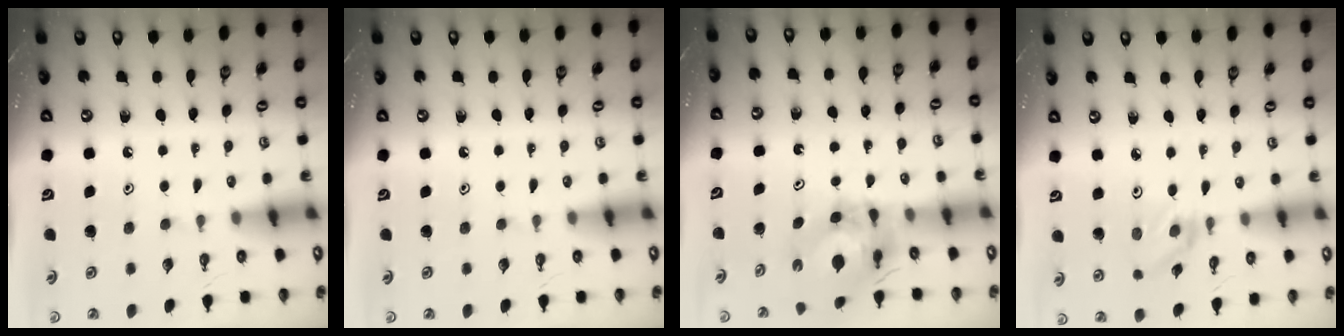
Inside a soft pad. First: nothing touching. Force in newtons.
{"total": 0.0}
{"total": 6.3, "press": 6.3, "slide": 0.6}
{"total": 2.0, "press": 1.9, "slide": 0.3}